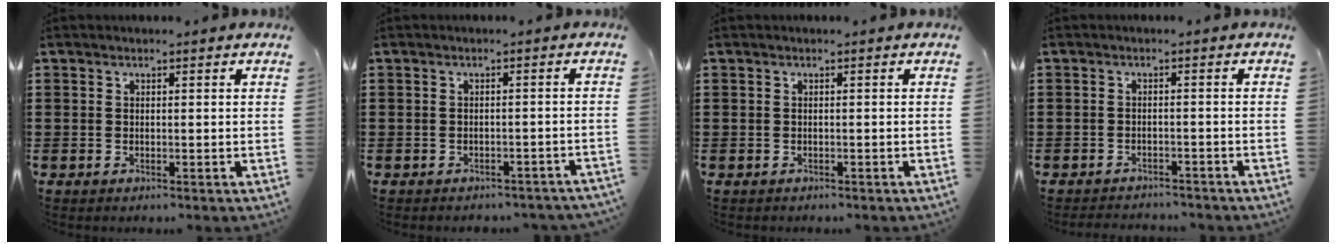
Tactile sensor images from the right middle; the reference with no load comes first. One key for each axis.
{"total": 1.5, "fx": -1.5, "fy": 0.3, "fz": 0.1, "tx": -0.007, "ty": 0.001, "tz": -0.031}
{"total": 0.0}
{"total": 1.9, "fx": -1.9, "fy": 0.1, "fz": -0.1, "tx": -0.006, "ty": -0.002, "tz": -0.041}